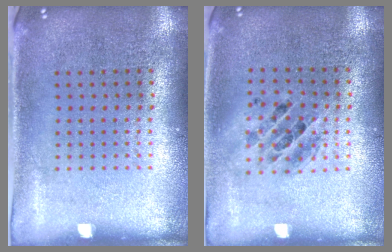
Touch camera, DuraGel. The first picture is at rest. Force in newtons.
{"total": 1.3, "press": 1.1, "slide": 0.5}